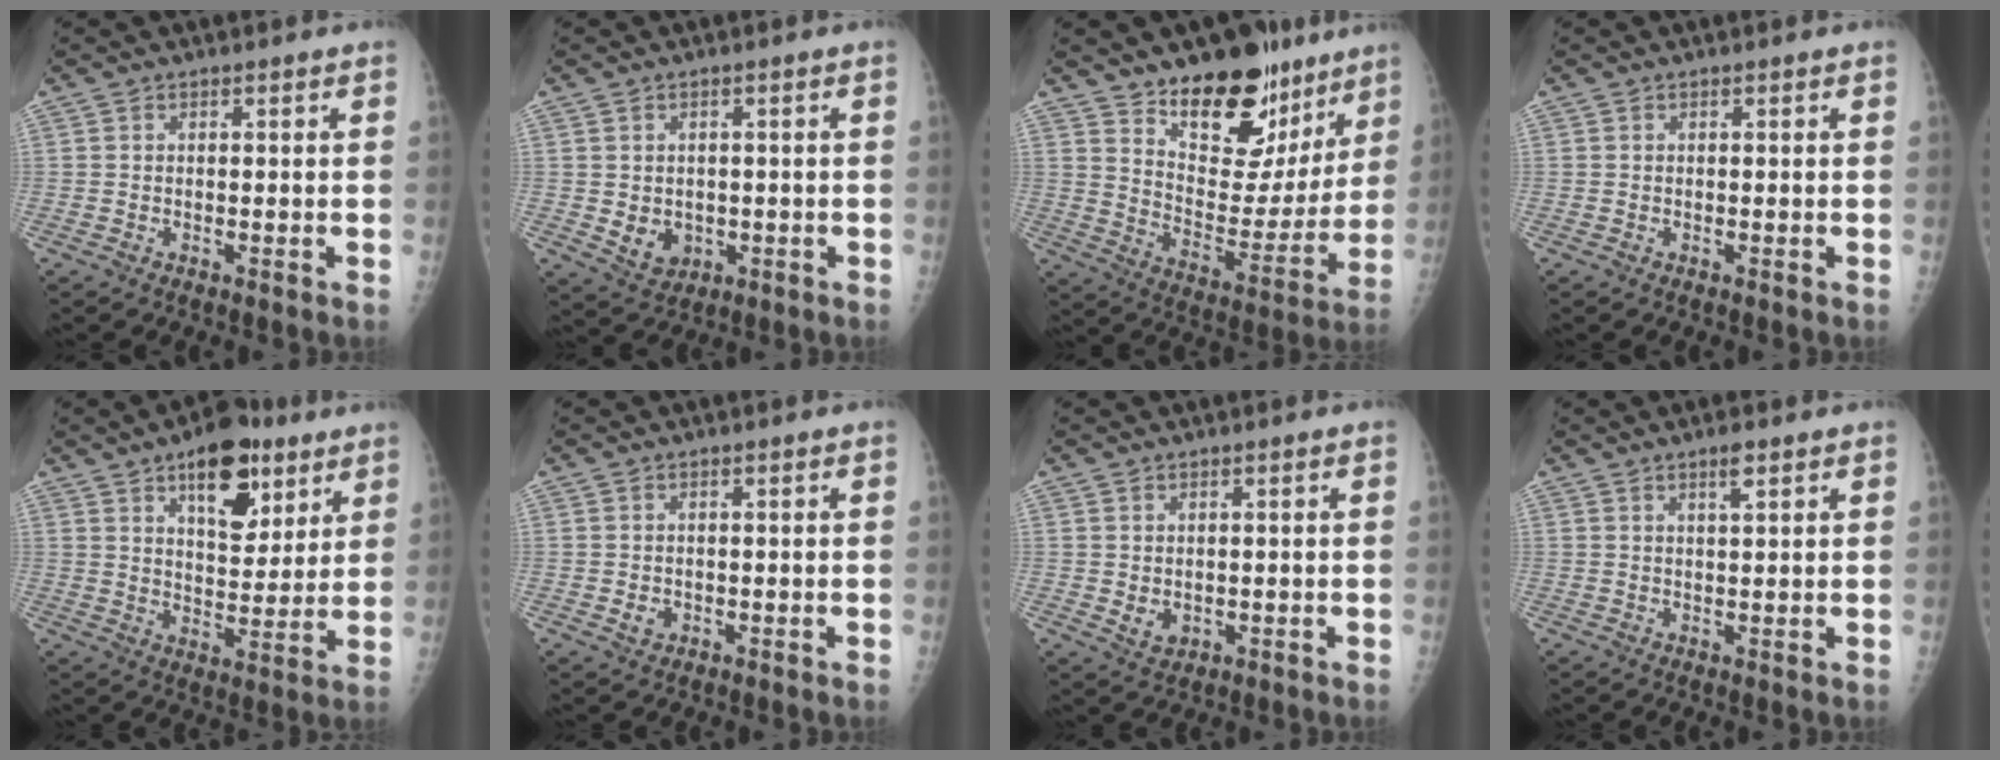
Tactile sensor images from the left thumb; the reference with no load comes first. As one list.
[{"total": 4.8, "force": [-0.5, 4.1, 2.5], "torque": [-0.022, -0.003, 0.007]}, {"total": 21.4, "force": [14.7, 11.1, 11.0], "torque": [-0.103, -0.097, 0.228]}, {"total": 0.0}, {"total": 14.5, "force": [8.1, 7.3, 9.6], "torque": [-0.098, -0.037, 0.121]}, {"total": 1.8, "force": [-0.2, 1.5, 0.9], "torque": [-0.008, 0.000, 0.003]}, {"total": 2.8, "force": [0.1, 2.2, 1.7], "torque": [-0.020, -0.006, 0.011]}, {"total": 2.7, "force": [1.7, 0.6, 2.0], "torque": [-0.029, -0.009, 0.027]}]